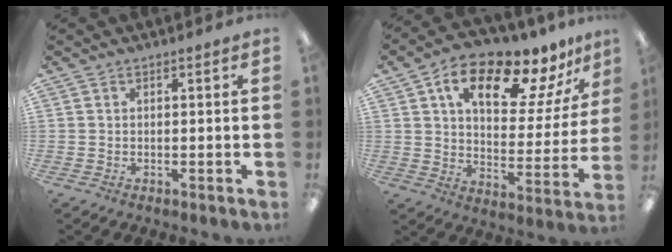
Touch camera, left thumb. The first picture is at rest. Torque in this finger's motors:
{"motor_torque": [1.01, 1.06, 1.38, -1.39, 0.11]}